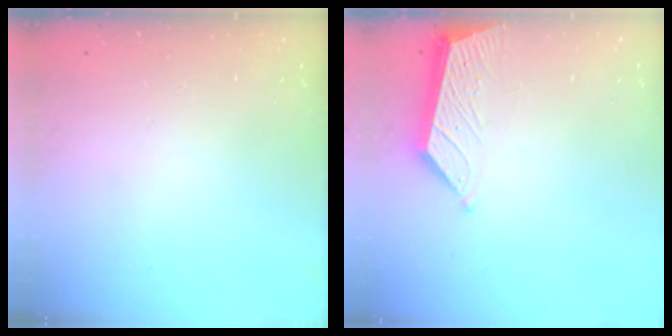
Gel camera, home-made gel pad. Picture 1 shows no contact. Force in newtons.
{"total": 5.7, "press": 5.7, "slide": 0.3}